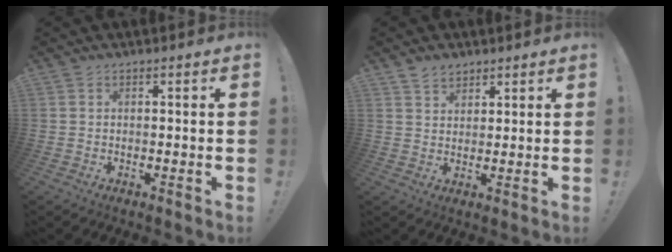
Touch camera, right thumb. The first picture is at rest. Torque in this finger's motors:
{"motor_torque": [-0.03, 1.32, 0.04, 0.05, 0.00]}